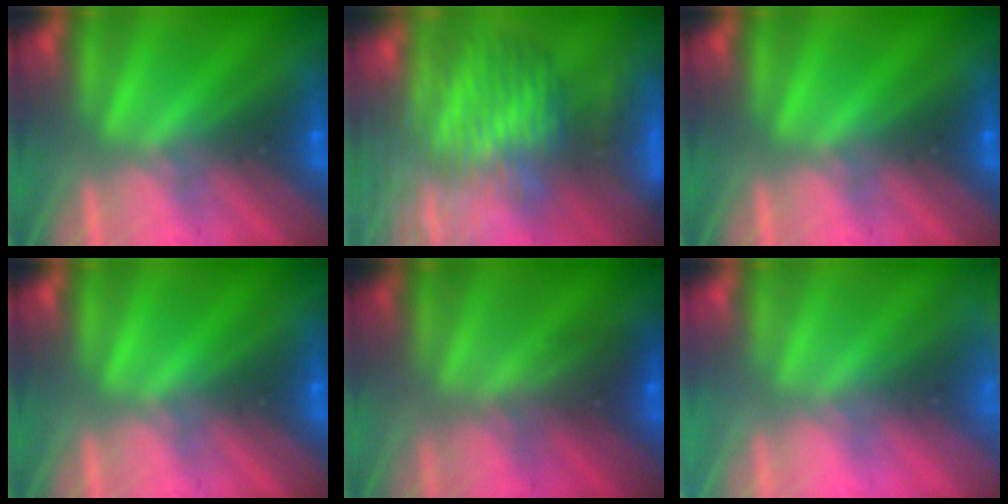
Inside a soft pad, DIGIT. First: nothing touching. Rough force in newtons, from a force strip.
{"total": 7.4}
{"total": 0.0}
{"total": 0.0}
{"total": 2.0}
{"total": 2.7}